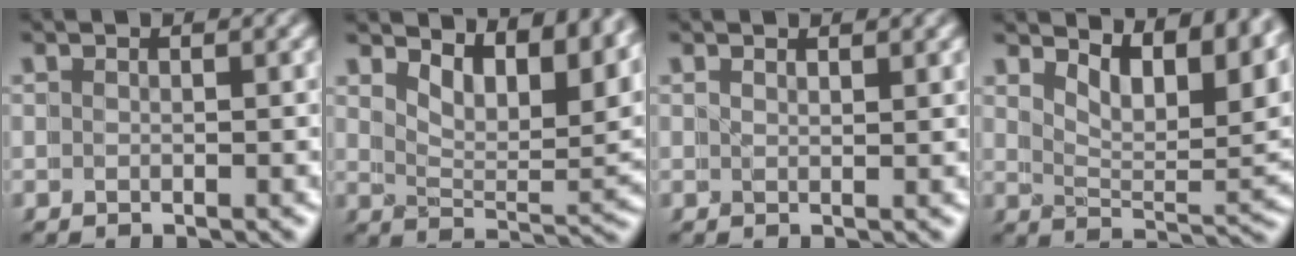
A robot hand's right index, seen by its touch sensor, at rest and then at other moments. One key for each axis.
{"total": 5.0, "fx": 4.1, "fy": 0.8, "fz": 2.8, "tx": -0.021, "ty": 0.003, "tz": 0.060}
{"total": 2.0, "fx": 0.6, "fy": -1.3, "fz": -1.3, "tx": 0.020, "ty": -0.005, "tz": 0.016}
{"total": 5.3, "fx": 4.1, "fy": 0.9, "fz": 3.3, "tx": -0.027, "ty": 0.004, "tz": 0.062}